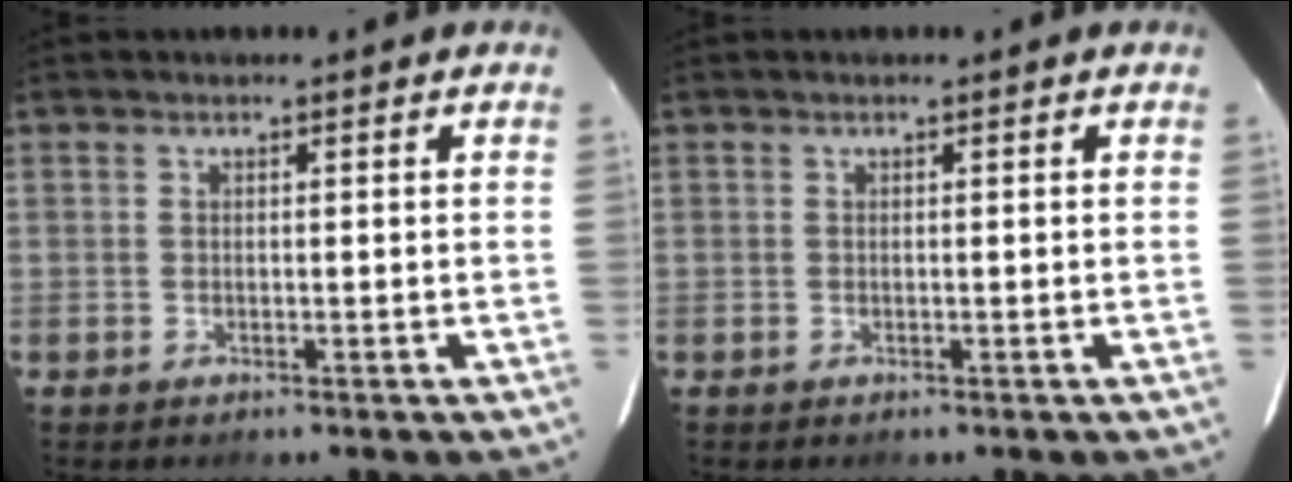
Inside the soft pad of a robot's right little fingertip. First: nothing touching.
{"total": 0.0}